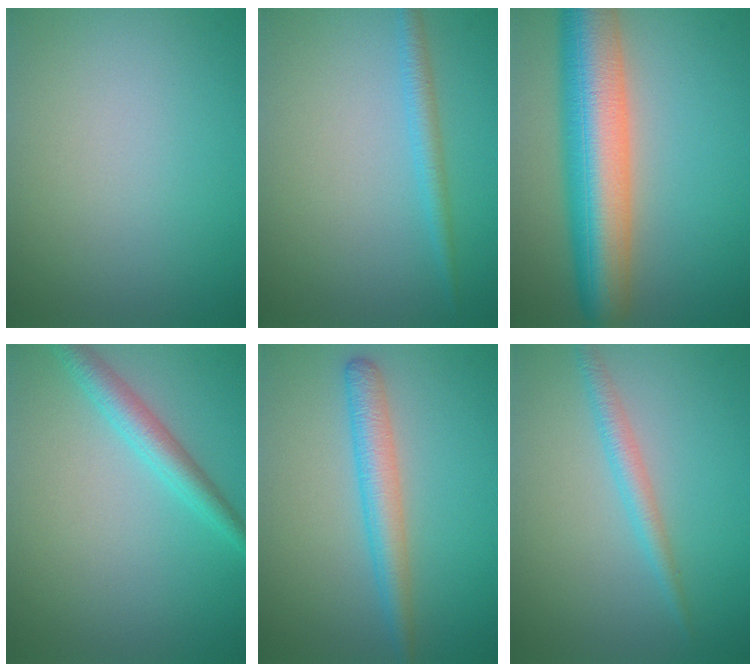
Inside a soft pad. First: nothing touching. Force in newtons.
{"total": 1.8, "press": 1.8, "slide": 0.1}
{"total": 10.9, "press": 10.9, "slide": 0.1}
{"total": 2.9, "press": 2.9, "slide": 0.1}
{"total": 3.4, "press": 3.4, "slide": 0.1}
{"total": 2.0, "press": 2.0, "slide": 0.0}